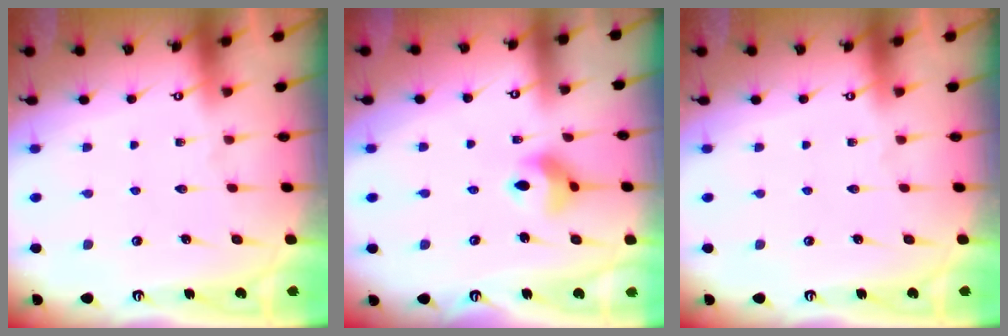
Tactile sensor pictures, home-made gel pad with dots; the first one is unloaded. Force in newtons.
{"total": 8.5, "press": 8.4, "slide": 1.0}
{"total": 0.0}